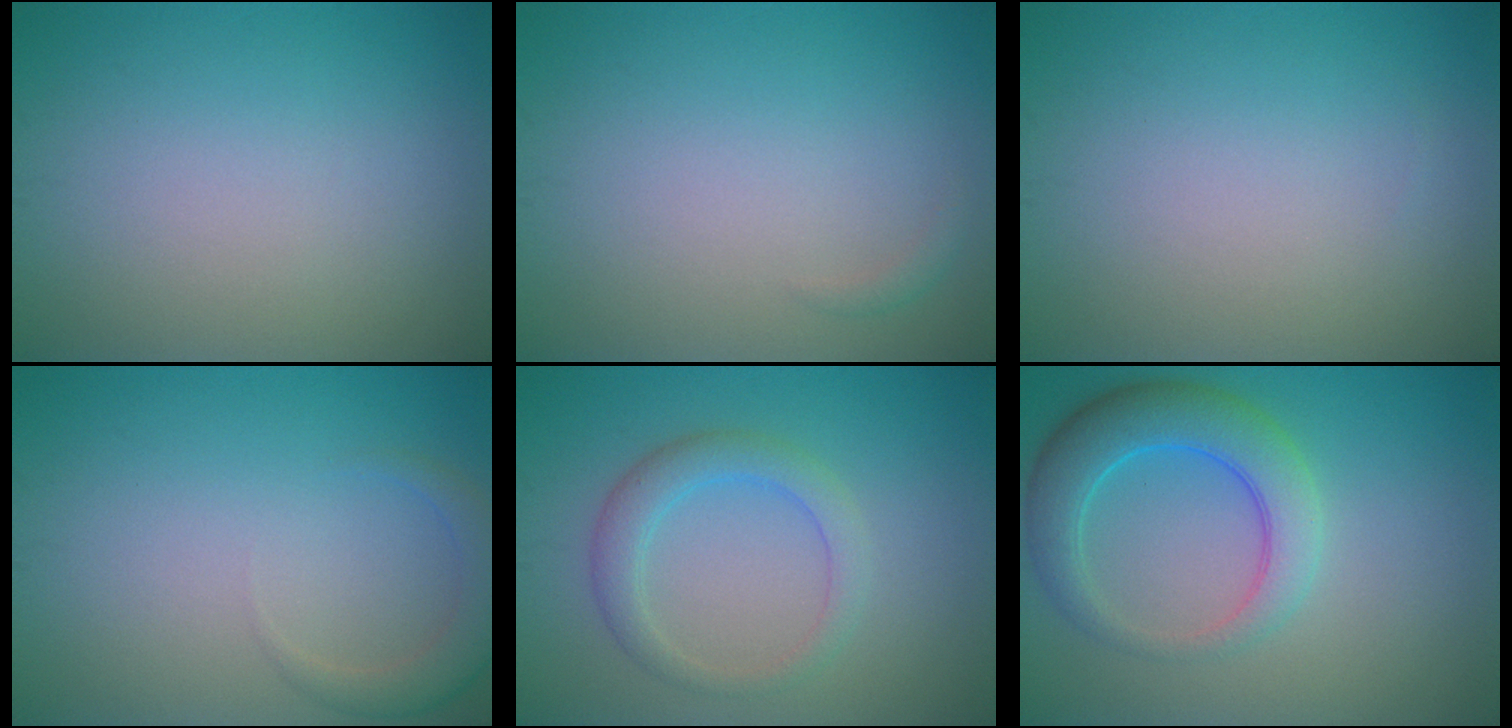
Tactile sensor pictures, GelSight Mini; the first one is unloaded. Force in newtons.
{"total": 0.6, "press": 0.6, "slide": 0.1}
{"total": 0.0}
{"total": 2.3, "press": 2.3, "slide": 0.1}
{"total": 3.0, "press": 3.0, "slide": 0.1}
{"total": 5.6, "press": 5.6, "slide": 0.2}